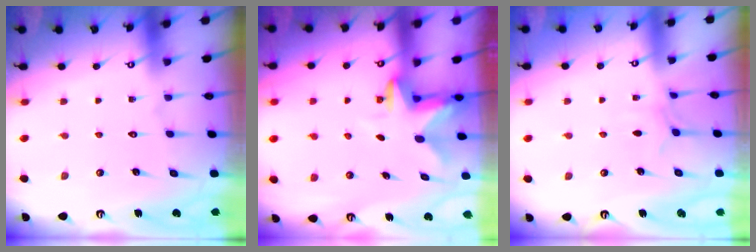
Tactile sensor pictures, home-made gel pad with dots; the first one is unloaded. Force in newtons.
{"total": 2.7, "press": 2.6, "slide": 0.6}
{"total": 3.6, "press": 3.6, "slide": 0.2}